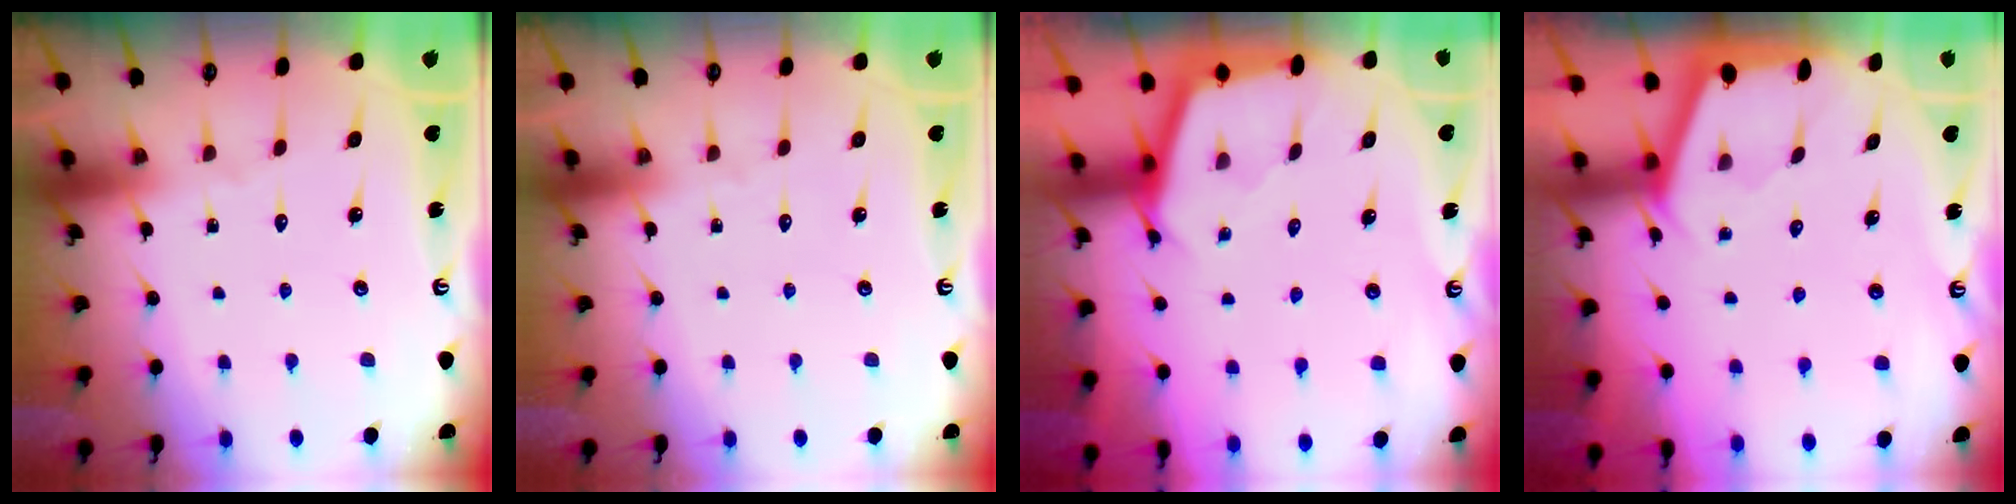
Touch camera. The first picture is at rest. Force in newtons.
{"total": 0.0}
{"total": 2.5, "press": 2.5, "slide": 0.1}
{"total": 2.6, "press": 2.6, "slide": 0.1}